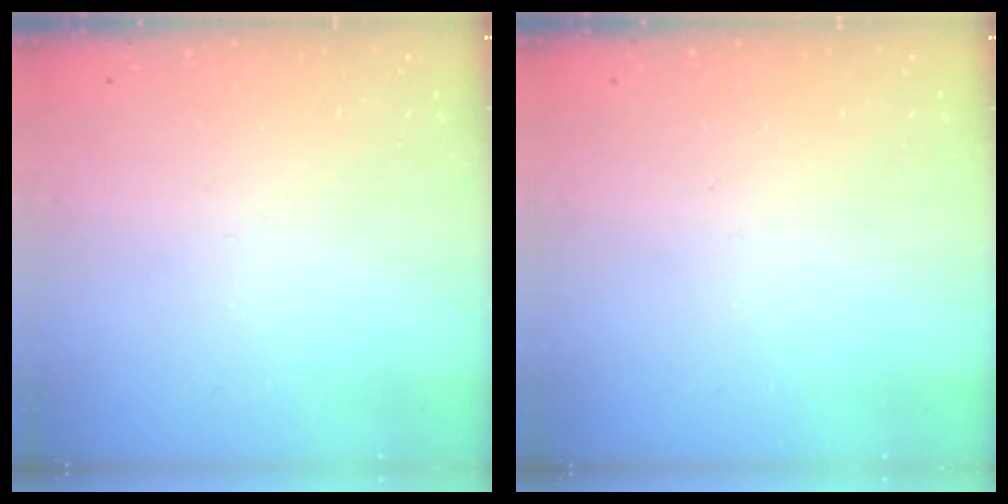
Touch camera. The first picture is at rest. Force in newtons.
{"total": 0.0}